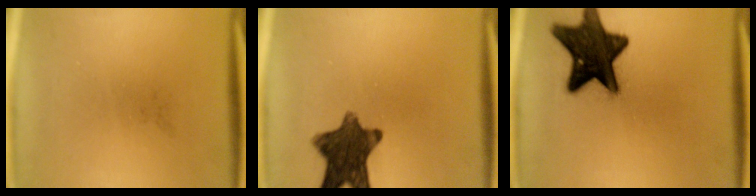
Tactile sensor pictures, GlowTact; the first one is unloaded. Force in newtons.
{"total": 11.2}
{"total": 16.6}